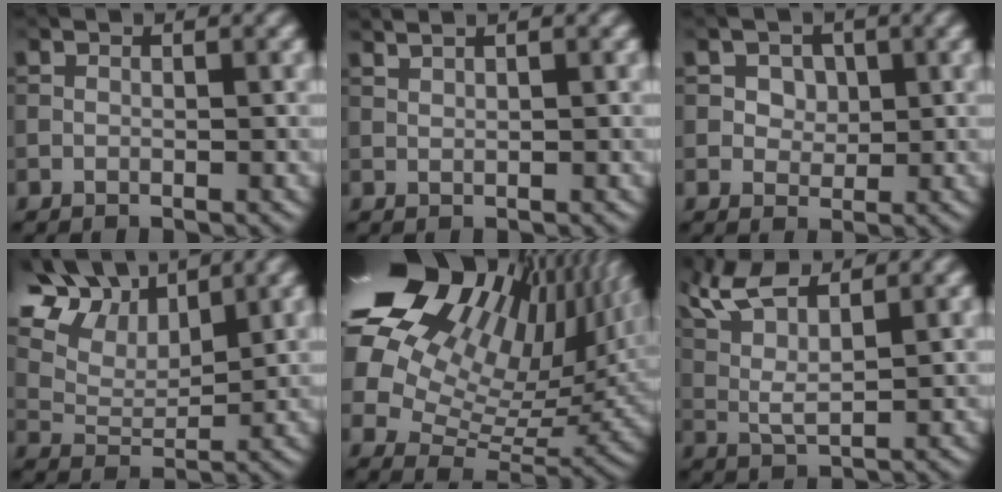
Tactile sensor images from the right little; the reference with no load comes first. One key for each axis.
{"total": 1.9, "fx": 1.4, "fy": 0.5, "fz": 1.2, "tx": -0.015, "ty": 0.021, "tz": 0.014}
{"total": 1.4, "fx": 0.5, "fy": 1.2, "fz": 0.5, "tx": -0.028, "ty": 0.004, "tz": 0.030}
{"total": 12.4, "fx": 8.3, "fy": 6.2, "fz": 6.8, "tx": -0.166, "ty": 0.043, "tz": 0.150}
{"total": 20.0, "fx": 9.1, "fy": 12.1, "fz": 13.1, "tx": -0.256, "ty": 0.060, "tz": 0.169}
{"total": 5.3, "fx": 3.6, "fy": 0.9, "fz": 3.8, "tx": -0.095, "ty": 0.016, "tz": 0.090}